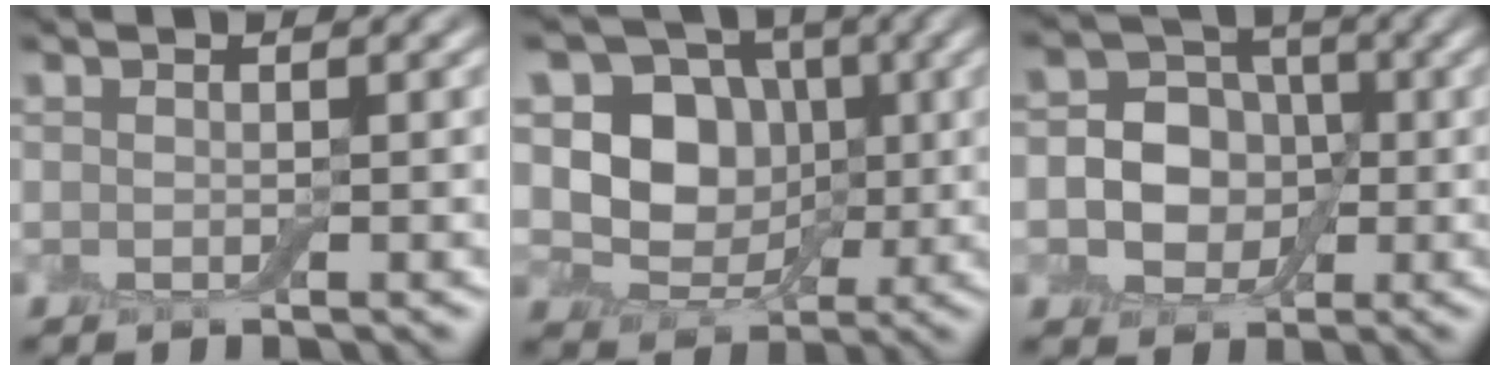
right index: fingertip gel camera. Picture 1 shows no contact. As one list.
[{"total": 6.8, "force": [0.7, 5.7, 3.6], "torque": [-0.051, -0.003, 0.002]}, {"total": 6.4, "force": [-0.4, 5.4, 3.4], "torque": [-0.033, 0.007, -0.027]}]